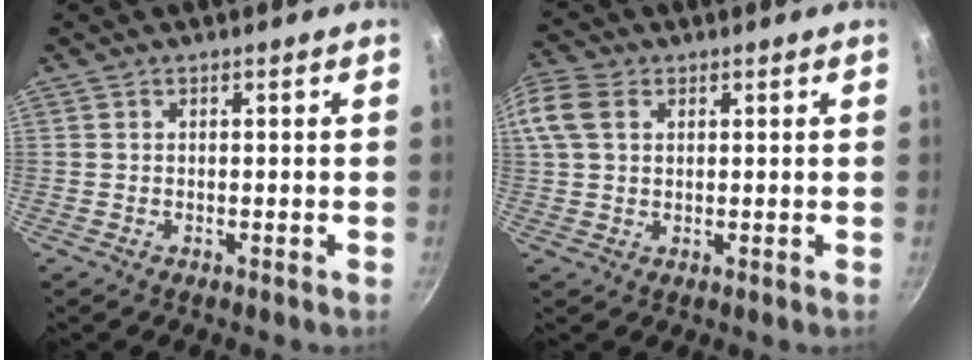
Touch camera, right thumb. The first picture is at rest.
{"total": 8.2, "force": [2.8, 5.4, 5.5], "torque": [-0.120, 0.019, 0.052]}